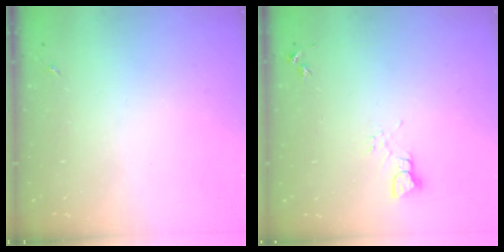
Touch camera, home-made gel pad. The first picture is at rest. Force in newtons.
{"total": 3.0, "press": 3.0, "slide": 0.2}